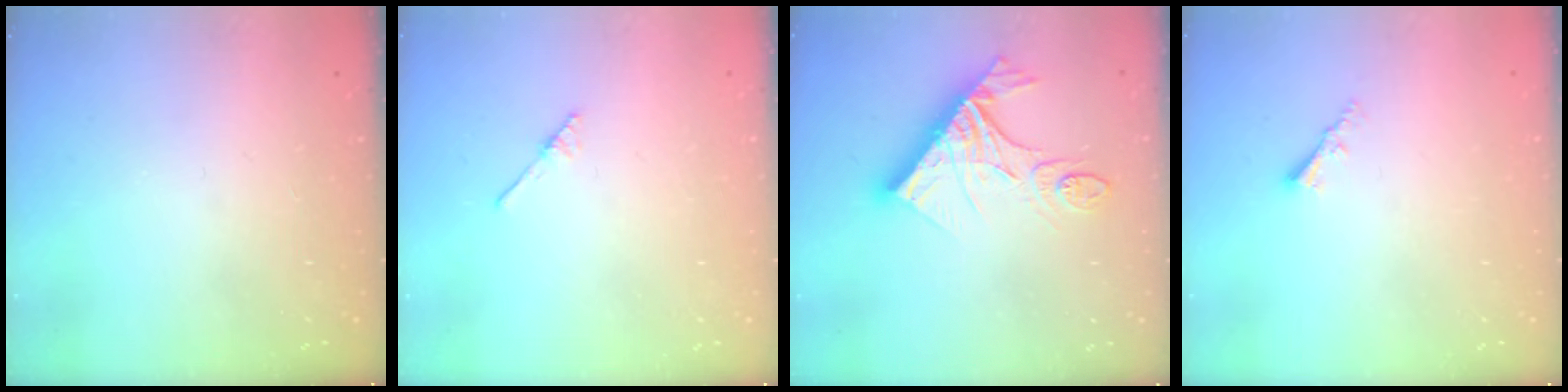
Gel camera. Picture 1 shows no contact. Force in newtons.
{"total": 1.9, "press": 1.8, "slide": 0.3}
{"total": 18.3, "press": 18.2, "slide": 1.8}
{"total": 2.2, "press": 2.2, "slide": 0.4}